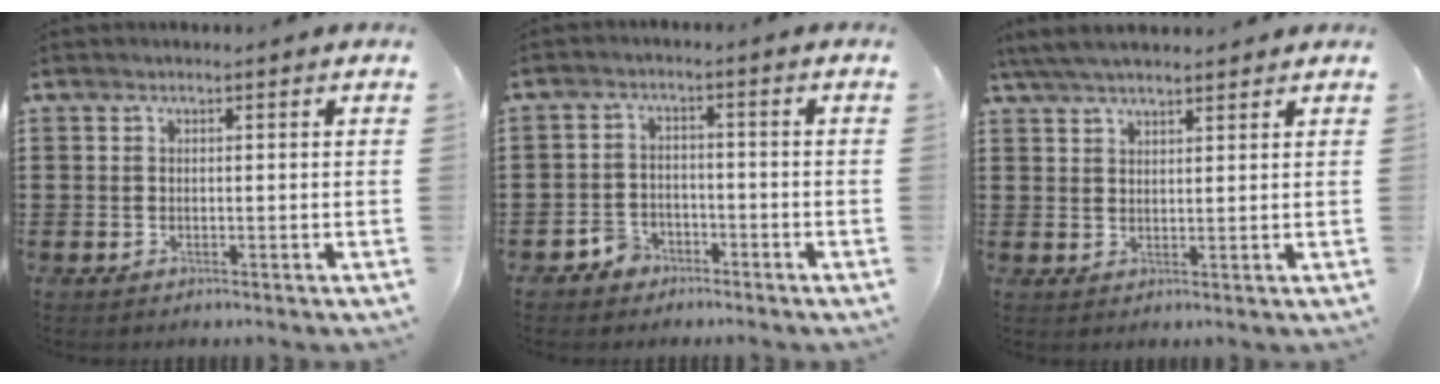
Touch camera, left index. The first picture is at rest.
{"total": 3.5, "force": [-2.9, 1.8, 0.5], "torque": [-0.015, 0.009, -0.059]}
{"total": 4.3, "force": [3.8, 0.8, 1.9], "torque": [-0.047, -0.003, 0.072]}